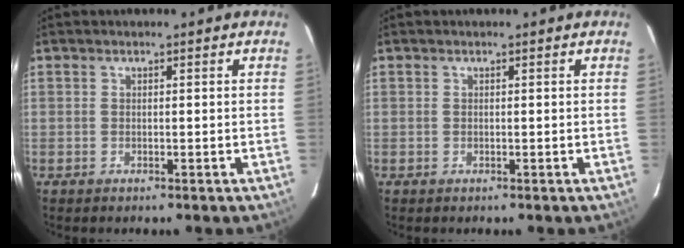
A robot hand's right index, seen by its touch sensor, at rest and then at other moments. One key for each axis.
{"total": 0.0}